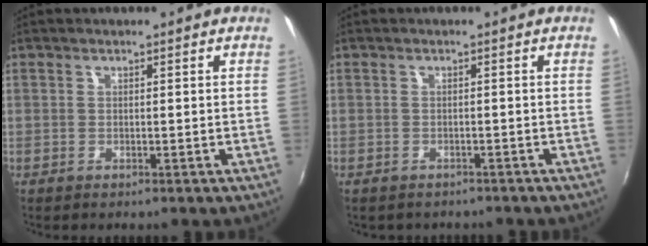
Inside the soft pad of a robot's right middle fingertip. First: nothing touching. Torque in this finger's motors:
{"motor_torque": [-0.43, -1.07, -0.02, 0.00]}